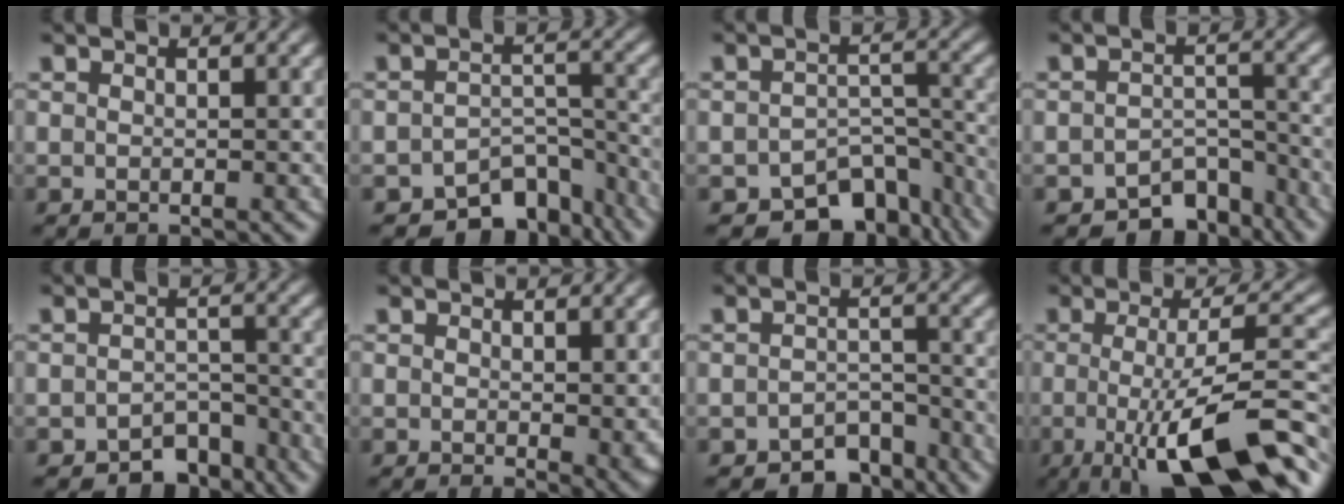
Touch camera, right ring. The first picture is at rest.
{"total": 8.6, "force": [-7.2, 3.6, 3.2], "torque": [-0.022, -0.012, -0.107]}
{"total": 10.5, "force": [-8.1, 5.1, 4.2], "torque": [-0.042, -0.020, -0.115]}
{"total": 6.9, "force": [-5.9, 2.8, 2.2], "torque": [-0.007, -0.012, -0.090]}
{"total": 5.7, "force": [-5.0, 2.3, 1.4], "torque": [0.010, -0.011, -0.079]}
{"total": 1.6, "force": [0.3, 0.5, 1.5], "torque": [-0.009, -0.002, 0.005]}
{"total": 5.5, "force": [-4.9, 2.0, 1.3], "torque": [0.011, -0.009, -0.079]}
{"total": 11.5, "force": [-4.6, 2.8, 10.2], "torque": [-0.147, -0.008, -0.054]}